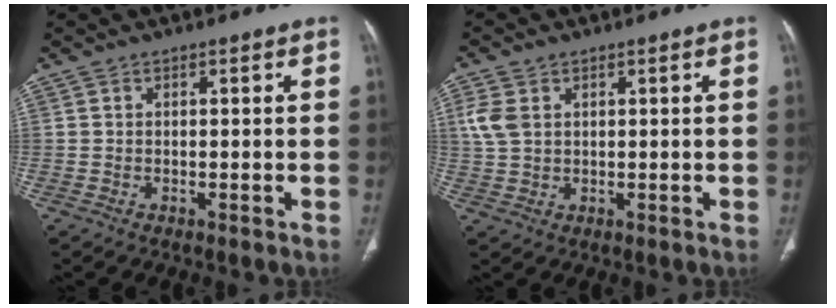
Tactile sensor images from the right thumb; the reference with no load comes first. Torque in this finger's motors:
{"motor_torque": [0.12, 0.03, -1.16, -1.13, 0.01]}